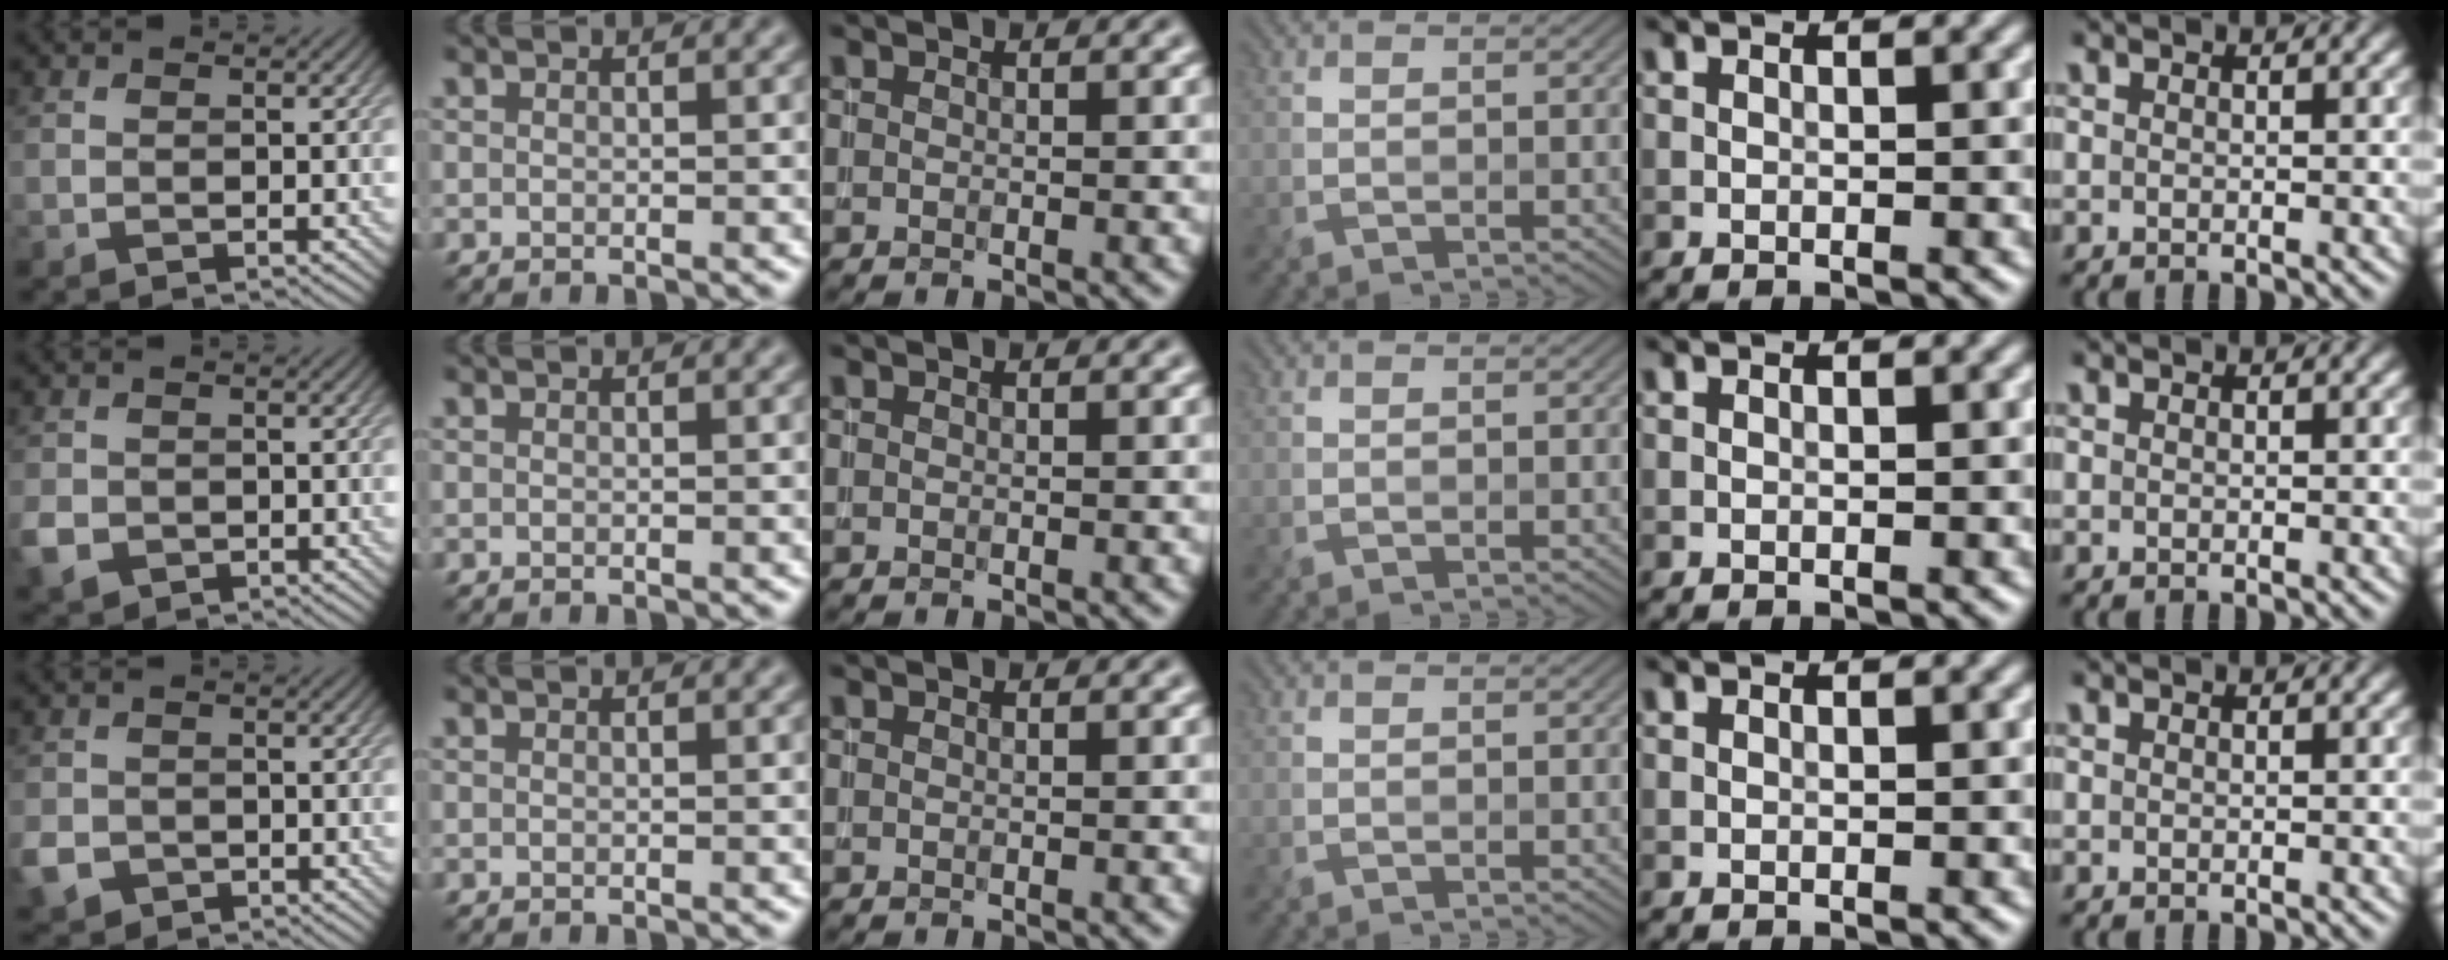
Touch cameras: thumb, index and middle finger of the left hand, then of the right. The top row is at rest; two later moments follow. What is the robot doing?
{"motion": "insert", "object": "file holder"}